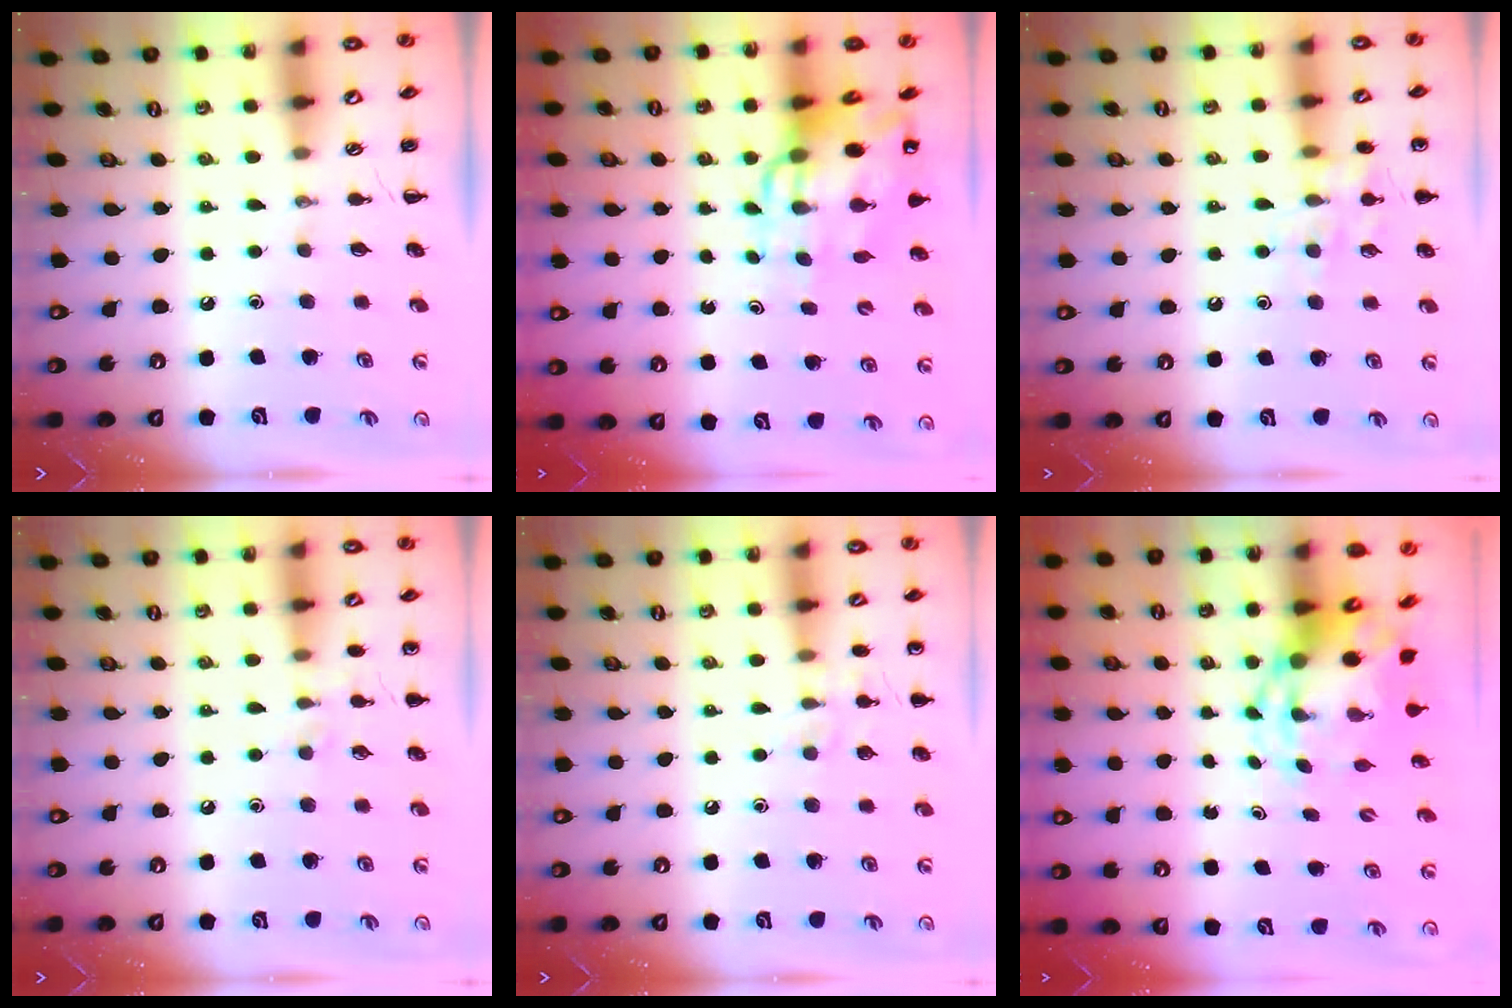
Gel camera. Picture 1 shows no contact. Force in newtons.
{"total": 10.4, "press": 10.0, "slide": 2.7}
{"total": 10.5, "press": 10.4, "slide": 1.6}
{"total": 5.6, "press": 5.4, "slide": 1.6}
{"total": 6.5, "press": 6.2, "slide": 2.1}
{"total": 5.7, "press": 5.6, "slide": 1.0}